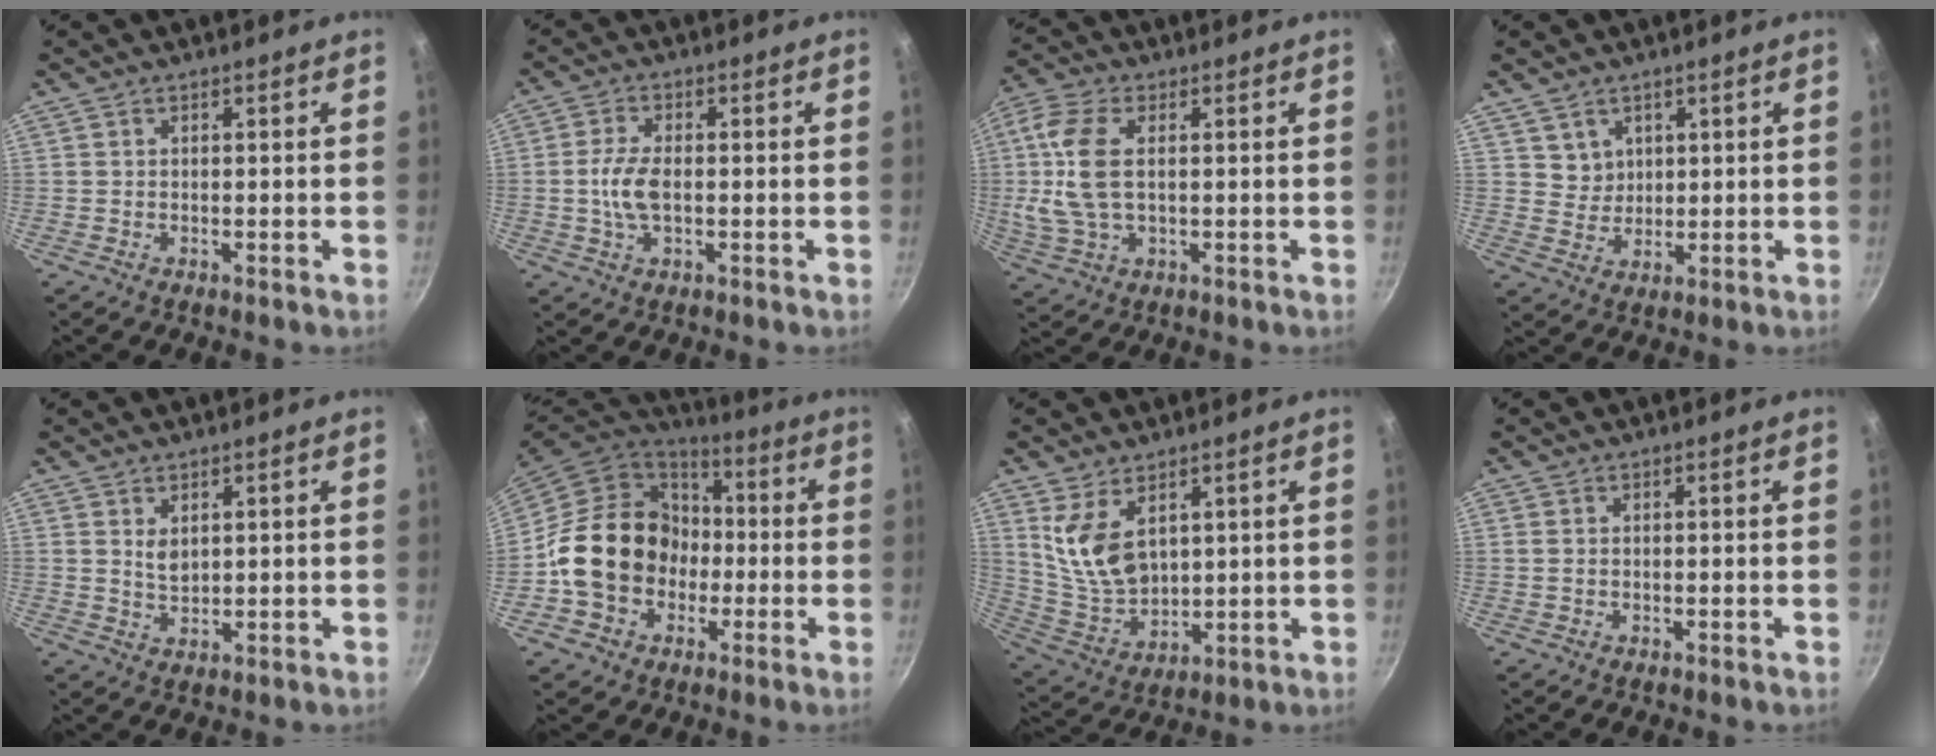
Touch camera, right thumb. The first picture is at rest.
{"total": 5.8, "force": [-0.4, 3.0, 5.0], "torque": [-0.101, 0.009, -0.012]}
{"total": 11.7, "force": [1.2, 6.2, 9.9], "torque": [-0.210, 0.009, 0.018]}
{"total": 3.6, "force": [1.7, 3.0, 0.9], "torque": [0.005, -0.005, 0.036]}
{"total": 3.1, "force": [1.4, 1.8, 2.1], "torque": [-0.034, -0.011, 0.028]}
{"total": 19.1, "force": [-2.4, 16.2, 9.8], "torque": [-0.145, 0.049, -0.039]}
{"total": 11.0, "force": [4.5, 6.6, 7.6], "torque": [-0.132, -0.042, 0.104]}
{"total": 0.7, "force": [0.1, 0.5, 0.5], "torque": [-0.010, 0.001, 0.002]}